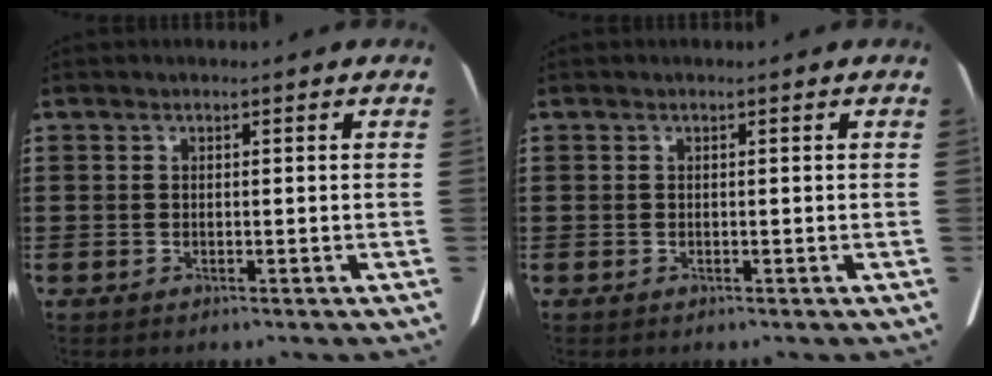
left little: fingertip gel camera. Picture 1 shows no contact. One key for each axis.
{"total": 0.0}